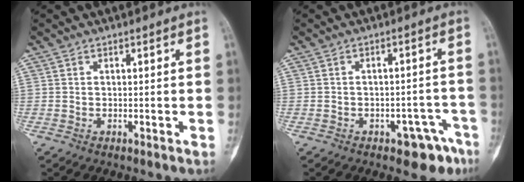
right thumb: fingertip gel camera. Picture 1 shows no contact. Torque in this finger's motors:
{"motor_torque": [1.13, 0.22, 0.66, -0.45, 0.11]}